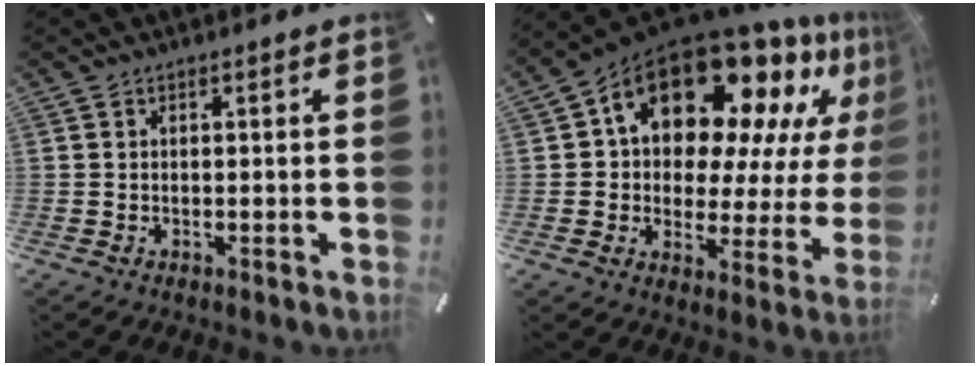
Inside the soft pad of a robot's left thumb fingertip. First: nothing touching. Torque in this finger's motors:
{"motor_torque": [1.58, 1.58, 2.11, -0.31, 0.26]}